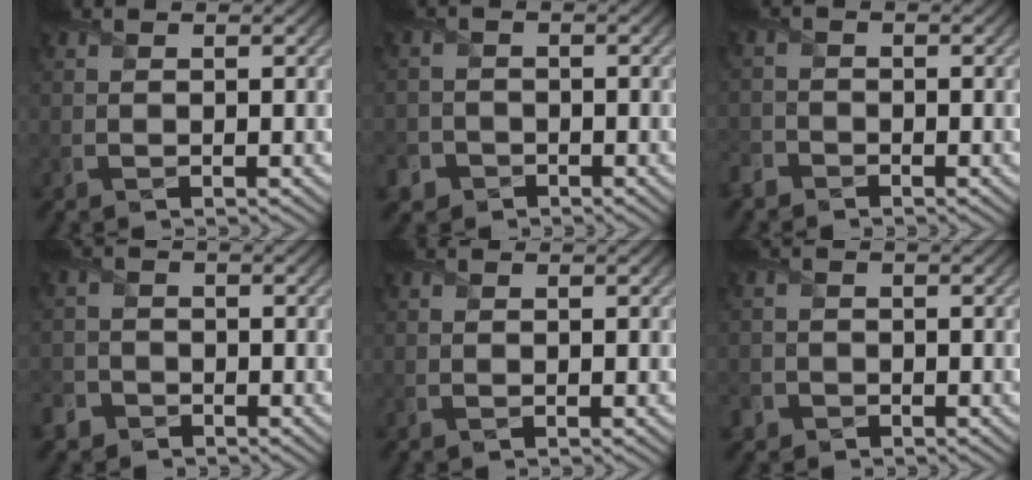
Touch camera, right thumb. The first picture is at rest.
{"total": 3.4, "force": [-2.2, 2.5, 0.5], "torque": [-0.005, 0.000, -0.046]}
{"total": 2.1, "force": [-1.7, 1.1, 0.4], "torque": [-0.010, -0.002, -0.047]}
{"total": 2.9, "force": [-2.1, 1.9, 0.5], "torque": [-0.010, -0.001, -0.049]}
{"total": 0.0}
{"total": 2.1, "force": [-1.4, 1.5, 0.3], "torque": [-0.005, -0.004, -0.033]}